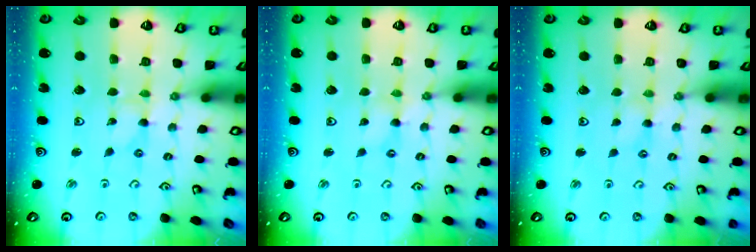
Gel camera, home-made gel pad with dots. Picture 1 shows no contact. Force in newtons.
{"total": 0.0}
{"total": 1.0, "press": 1.0, "slide": 0.3}